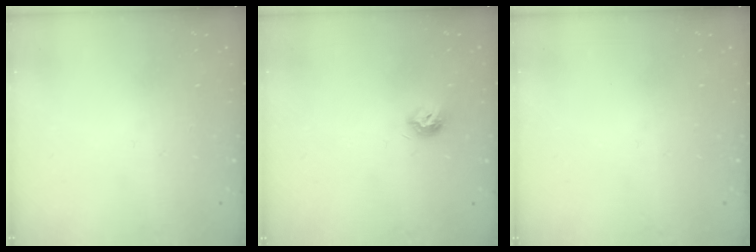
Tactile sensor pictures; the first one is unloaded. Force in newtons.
{"total": 6.5, "press": 6.5, "slide": 0.3}
{"total": 0.0}